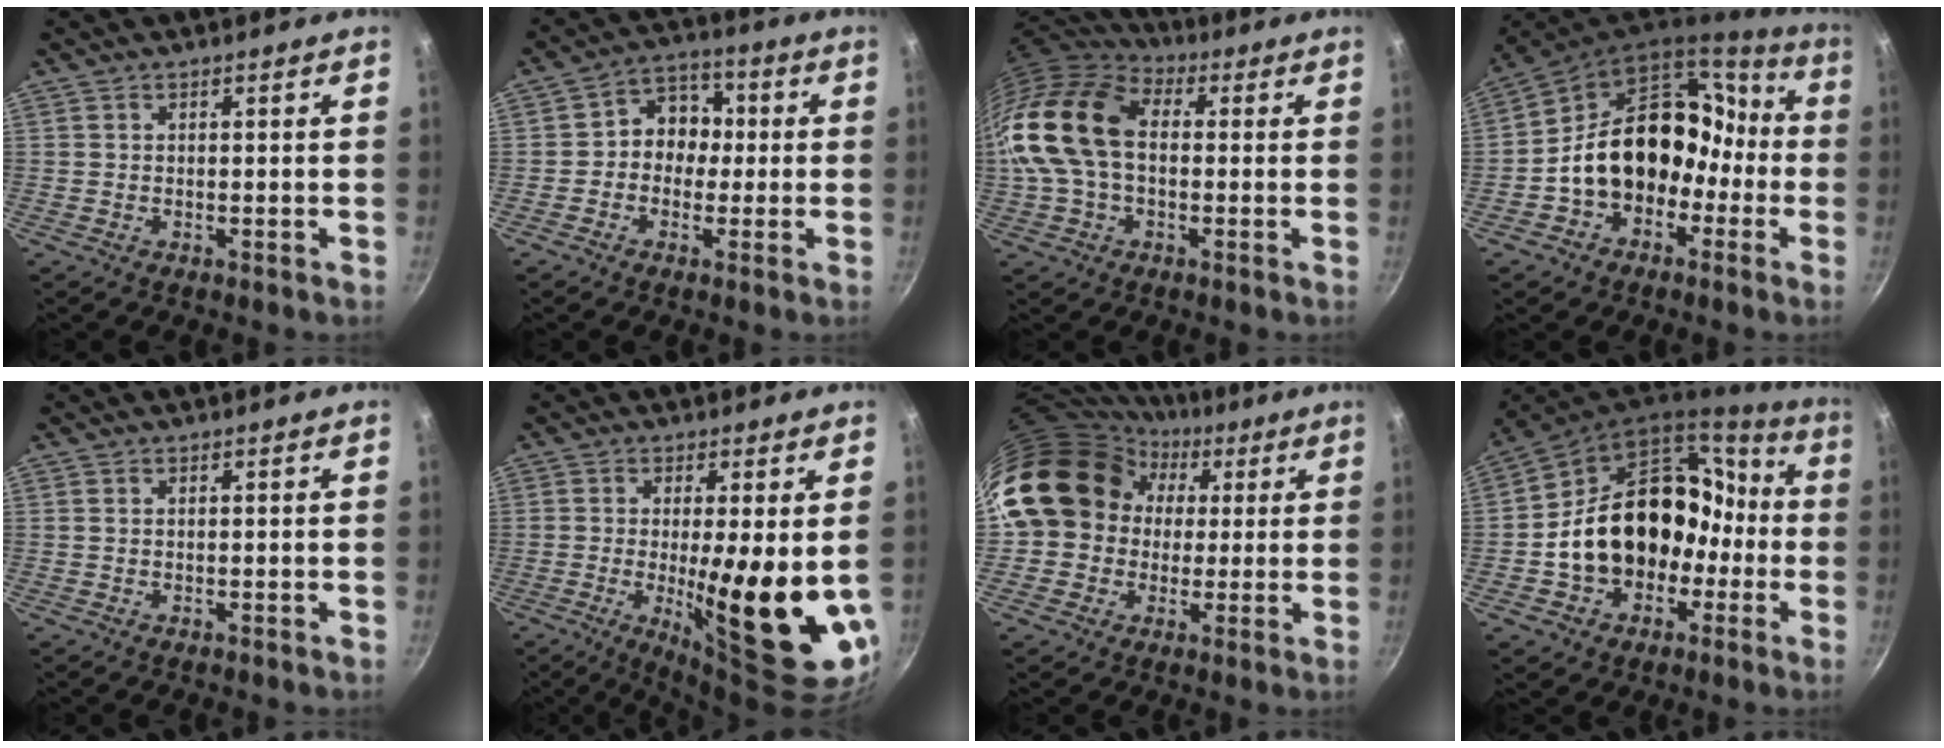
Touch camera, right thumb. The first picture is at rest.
{"total": 7.4, "force": [-0.2, 6.4, 3.7], "torque": [-0.006, 0.023, -0.023]}
{"total": 19.7, "force": [0.5, 13.3, 14.5], "torque": [-0.286, 0.038, -0.003]}
{"total": 19.0, "force": [-3.9, 14.9, 11.1], "torque": [-0.115, 0.090, -0.054]}
{"total": 0.0}
{"total": 16.6, "force": [-0.9, 3.8, 16.1], "torque": [-0.229, -0.028, -0.005]}
{"total": 17.3, "force": [2.3, 15.2, 8.0], "torque": [-0.113, 0.044, 0.029]}
{"total": 22.6, "force": [-3.5, 17.7, 13.7], "torque": [-0.185, 0.081, -0.036]}